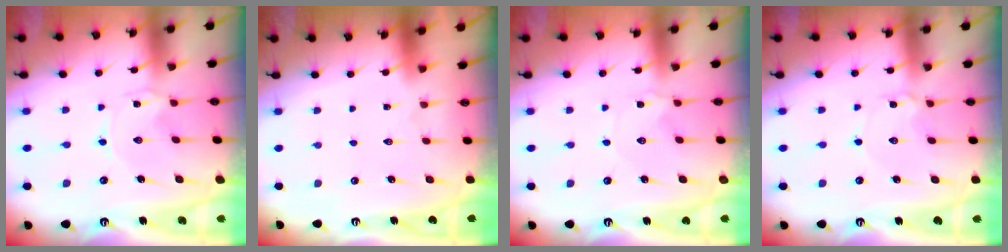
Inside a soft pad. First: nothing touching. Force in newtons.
{"total": 1.6, "press": 1.6, "slide": 0.1}
{"total": 0.0}
{"total": 2.8, "press": 2.8, "slide": 0.3}